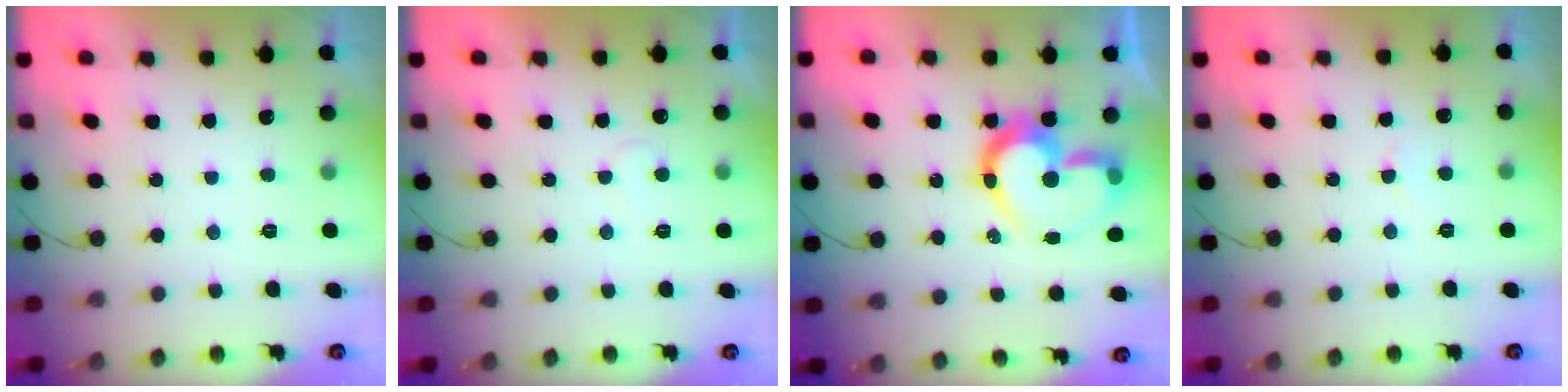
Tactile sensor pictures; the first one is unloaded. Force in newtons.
{"total": 5.3, "press": 5.3, "slide": 0.3}
{"total": 15.9, "press": 15.7, "slide": 2.1}
{"total": 3.0, "press": 3.0, "slide": 0.4}